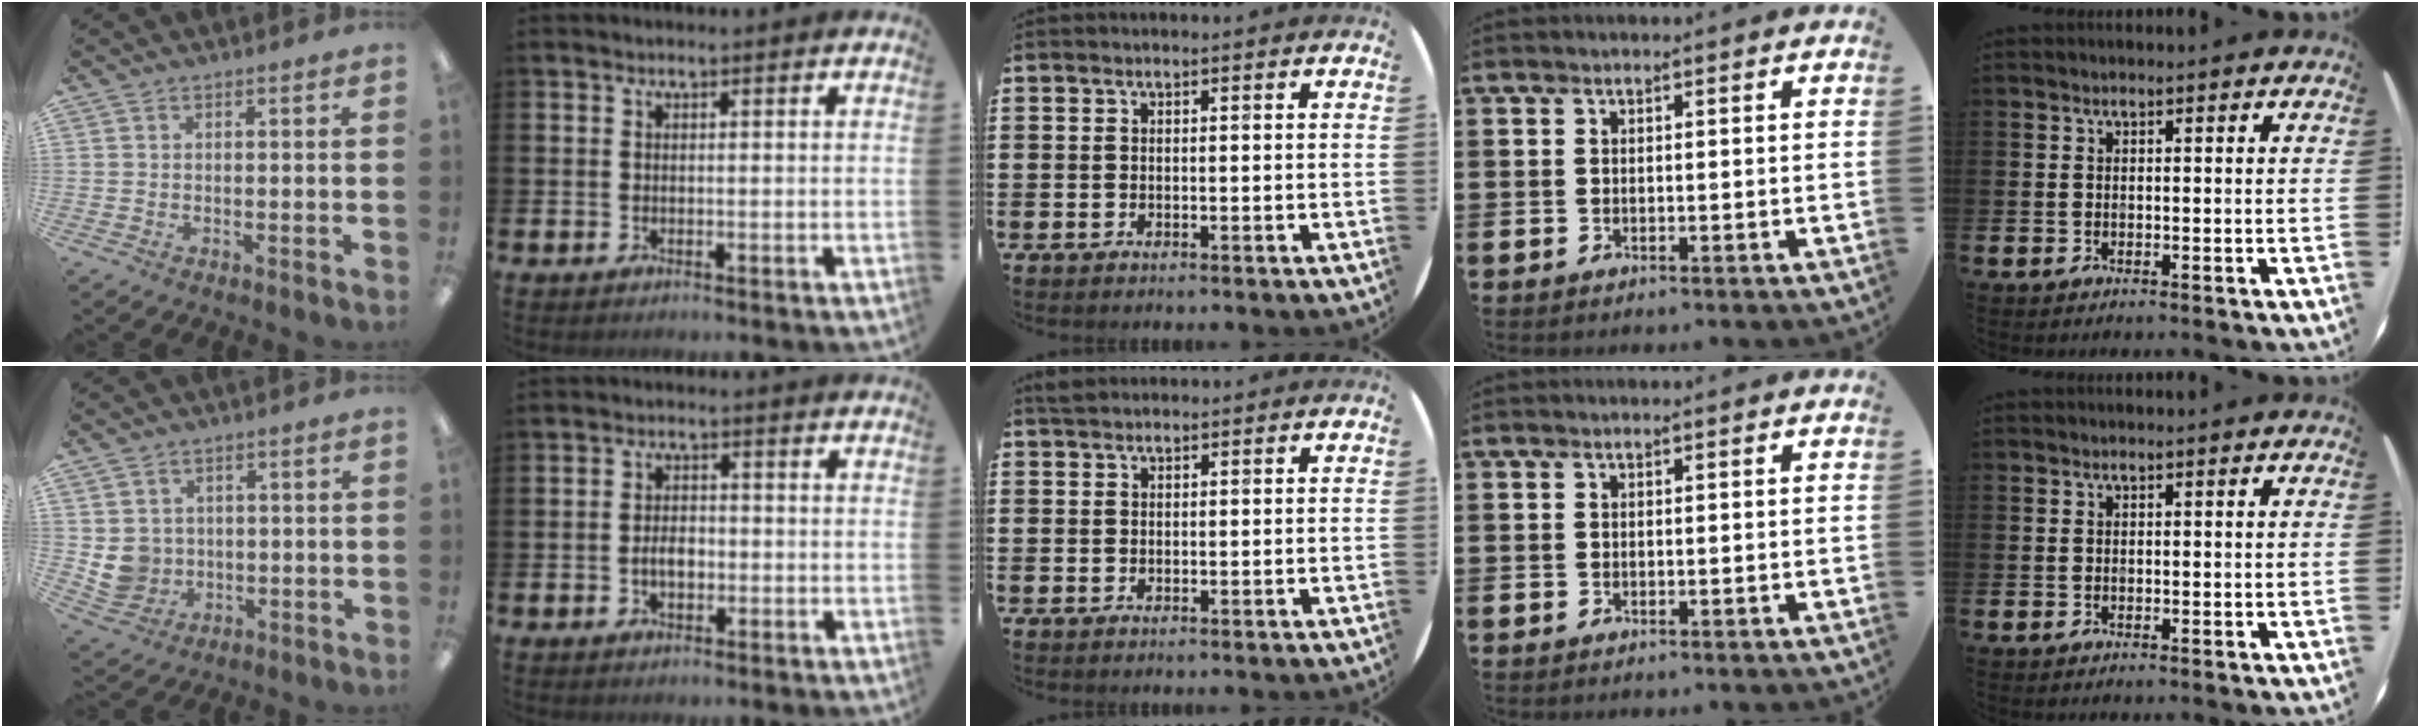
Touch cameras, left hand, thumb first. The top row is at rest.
{"thumb": {"total": 6.4, "force": [1.1, 6.0, 1.7], "torque": [-0.046, 0.003, 0.026]}, "index": {"total": 2.9, "force": [-0.6, 1.8, 2.2], "torque": [-0.023, -0.005, -0.017]}, "middle": {"total": 0.9, "force": [0.9, 0.3, 0.2], "torque": [-0.005, 0.003, 0.017]}}